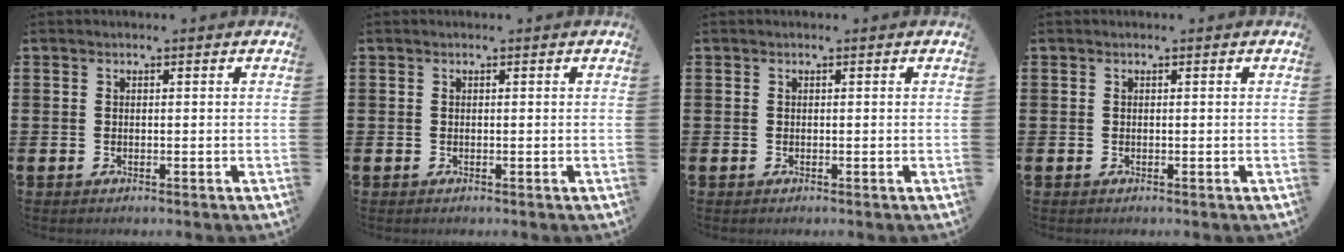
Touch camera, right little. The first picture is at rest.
{"total": 0.0}
{"total": 0.0}
{"total": 0.0}